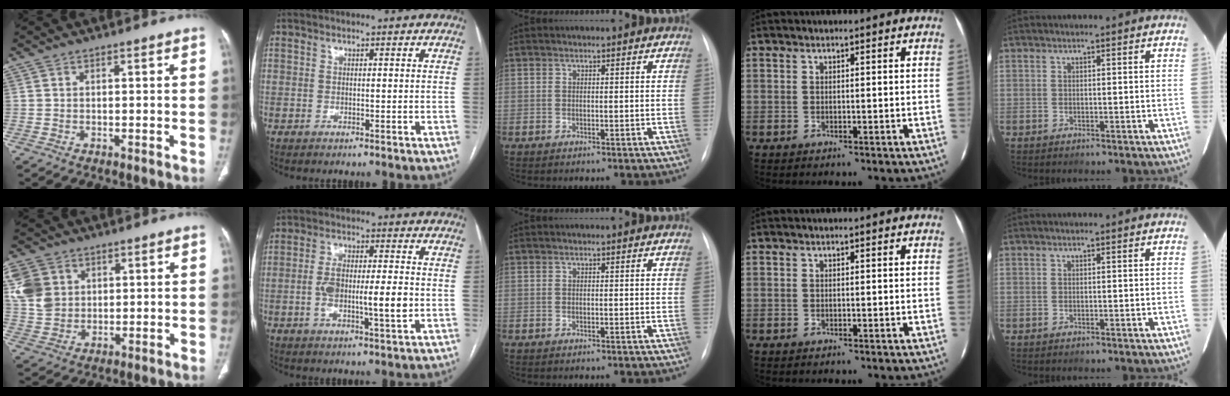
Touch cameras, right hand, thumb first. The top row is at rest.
{"thumb": {"total": 9.5, "force": [3.2, 7.7, 4.5], "torque": [-0.075, -0.003, 0.069]}, "index": {"total": 8.9, "force": [-1.2, 1.9, 8.6], "torque": [-0.154, 0.009, -0.019]}}